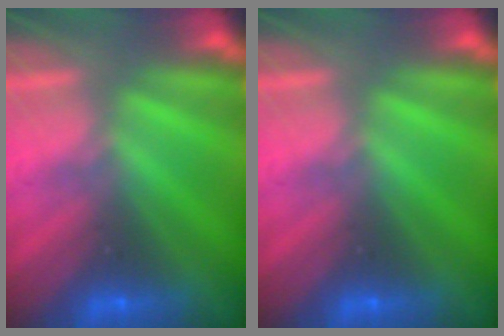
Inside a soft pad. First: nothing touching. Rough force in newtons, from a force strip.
{"total": 0.0}